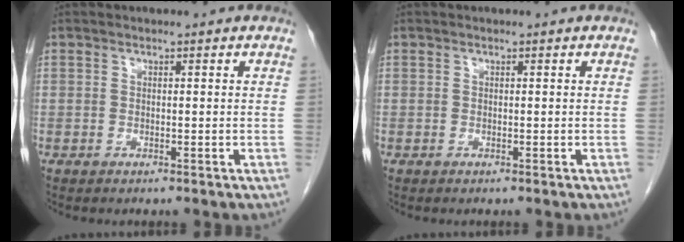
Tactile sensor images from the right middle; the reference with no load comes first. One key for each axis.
{"total": 0.0}